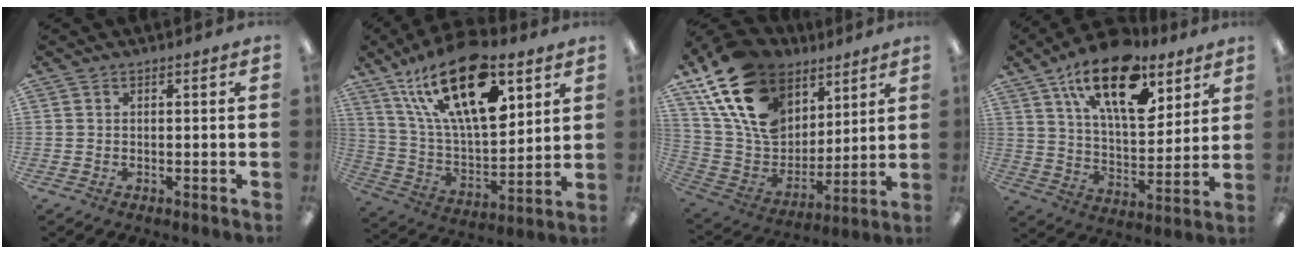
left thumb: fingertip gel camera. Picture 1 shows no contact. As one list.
[{"total": 26.0, "force": [13.9, 11.2, 18.8], "torque": [-0.349, -0.065, 0.235]}, {"total": 21.4, "force": [12.2, 14.0, 10.6], "torque": [-0.219, -0.057, 0.229]}, {"total": 21.1, "force": [12.7, 9.7, 13.8], "torque": [-0.221, -0.061, 0.218]}]